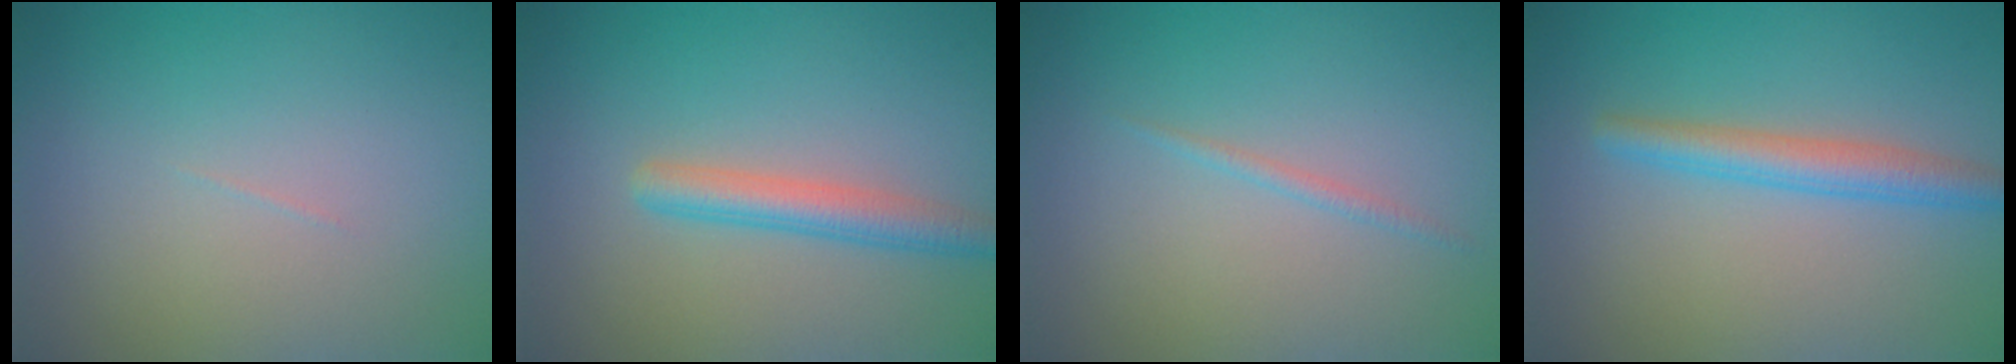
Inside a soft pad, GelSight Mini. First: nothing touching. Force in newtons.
{"total": 3.0, "press": 3.0, "slide": 0.1}
{"total": 0.8, "press": 0.8, "slide": 0.1}
{"total": 3.0, "press": 3.0, "slide": 0.1}